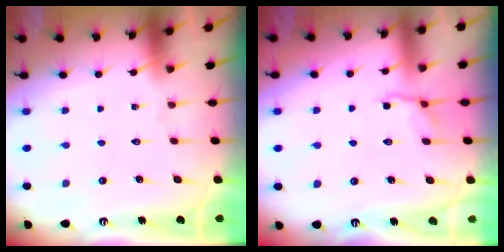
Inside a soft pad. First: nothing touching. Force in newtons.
{"total": 3.5, "press": 3.2, "slide": 1.5}